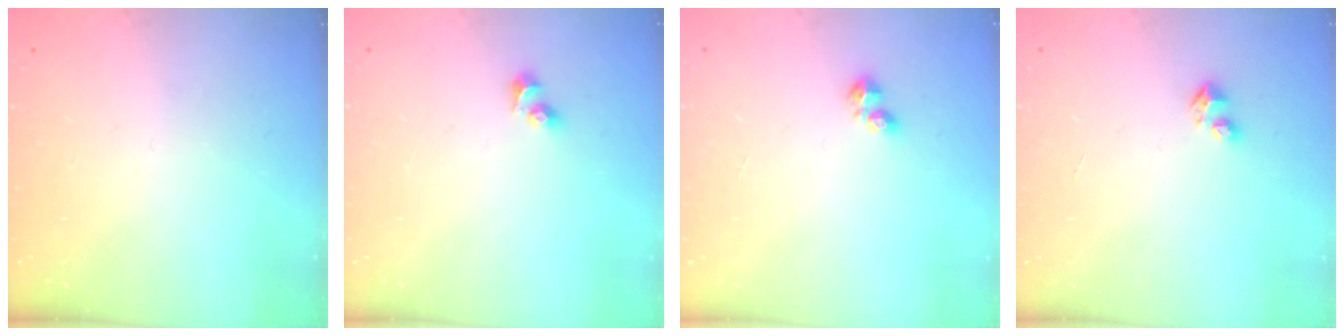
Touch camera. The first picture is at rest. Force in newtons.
{"total": 3.5, "press": 3.0, "slide": 1.8}
{"total": 3.1, "press": 3.0, "slide": 0.5}
{"total": 3.0, "press": 2.9, "slide": 0.2}